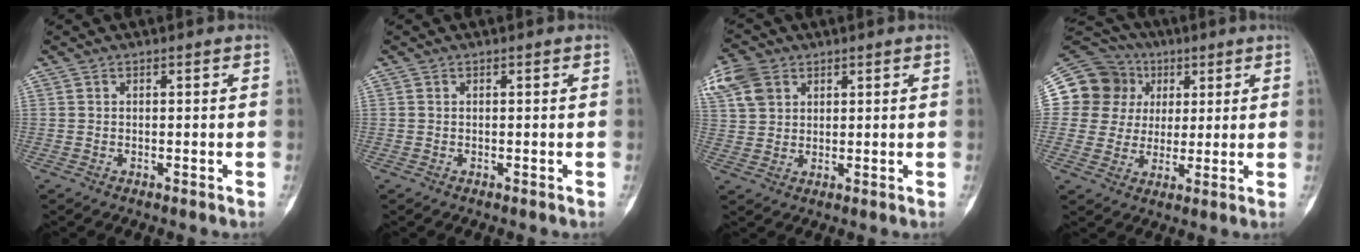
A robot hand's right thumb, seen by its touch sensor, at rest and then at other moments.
{"total": 0.6, "force": [0.1, 0.2, -0.5], "torque": [0.005, -0.003, 0.001]}
{"total": 7.8, "force": [3.8, 5.9, 3.4], "torque": [-0.065, 0.002, 0.076]}
{"total": 15.8, "force": [4.1, 14.8, 3.5], "torque": [-0.043, 0.038, 0.081]}